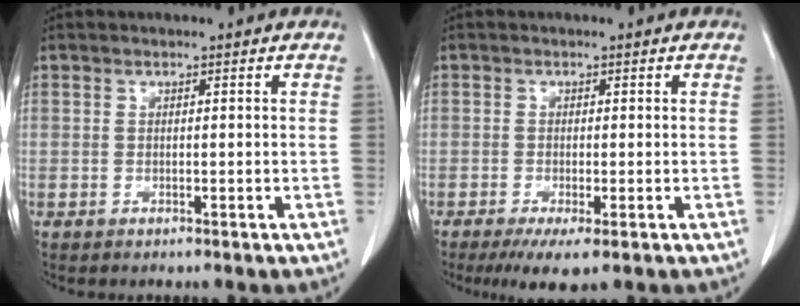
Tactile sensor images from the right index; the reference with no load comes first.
{"total": 4.1, "force": [-2.2, 1.0, 3.3], "torque": [-0.055, -0.011, -0.033]}